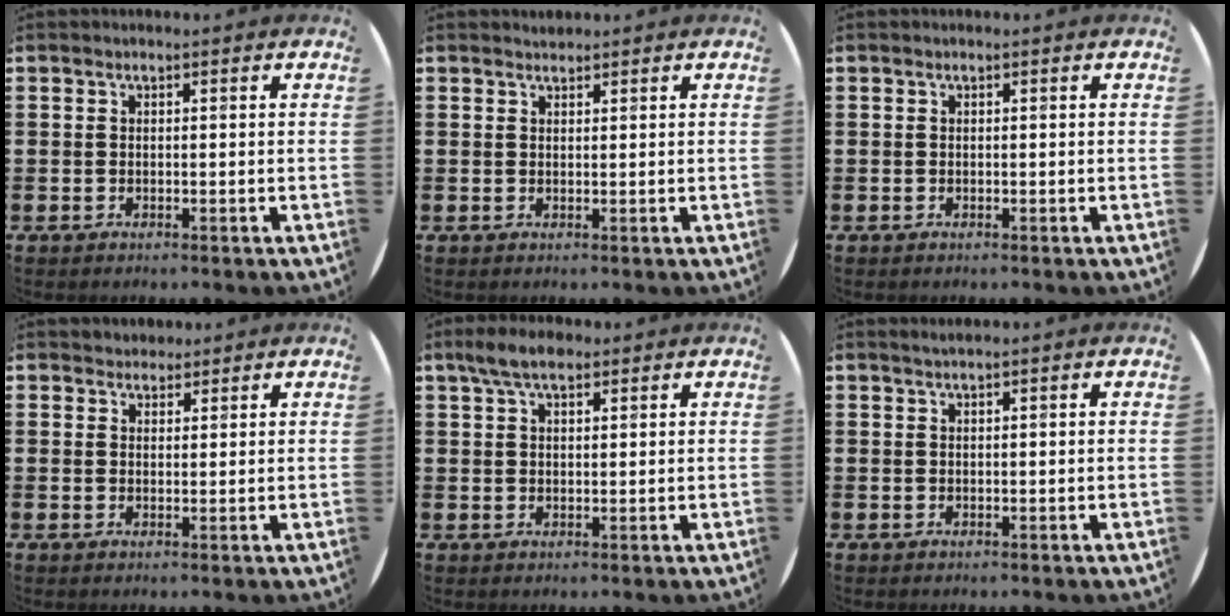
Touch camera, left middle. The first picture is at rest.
{"total": 0.9, "force": [0.9, 0.1, -0.2], "torque": [0.004, 0.002, 0.017]}
{"total": 0.0}
{"total": 1.9, "force": [1.7, 0.7, -0.2], "torque": [0.001, 0.004, 0.034]}
{"total": 4.4, "force": [3.2, 1.8, 2.5], "torque": [-0.047, 0.003, 0.057]}
{"total": 0.7, "force": [0.5, -0.1, 0.5], "torque": [-0.006, 0.001, 0.009]}